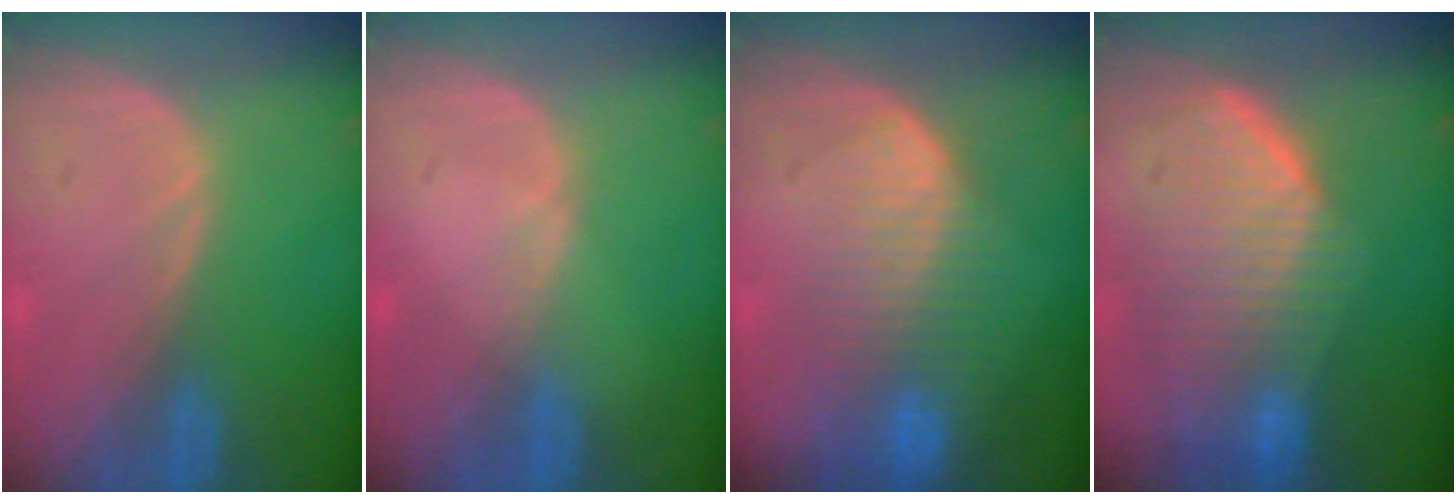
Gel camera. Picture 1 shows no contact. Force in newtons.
{"total": 0.6, "press": 0.5, "slide": 0.2}
{"total": 8.3, "press": 7.3, "slide": 4.0}
{"total": 10.1, "press": 9.0, "slide": 4.6}